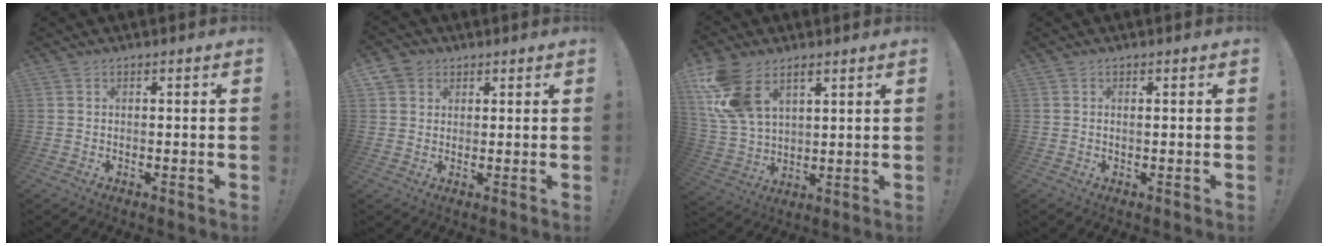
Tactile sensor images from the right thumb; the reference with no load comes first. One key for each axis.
{"total": 4.3, "fx": 2.1, "fy": 3.7, "fz": 0.7, "tx": -0.011, "ty": -0.007, "tz": 0.040}
{"total": 14.2, "fx": 7.1, "fy": 8.8, "fz": 8.6, "tx": -0.182, "ty": -0.023, "tz": 0.140}
{"total": 0.6, "fx": 0.4, "fy": -0.2, "fz": 0.5, "tx": -0.002, "ty": -0.004, "tz": 0.006}